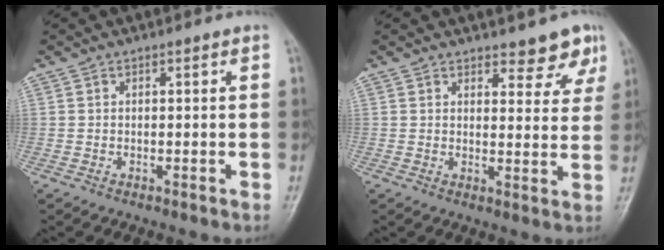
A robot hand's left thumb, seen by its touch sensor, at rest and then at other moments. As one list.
[{"total": 5.8, "force": [4.7, 2.5, 2.4], "torque": [0.004, -0.031, 0.052]}]